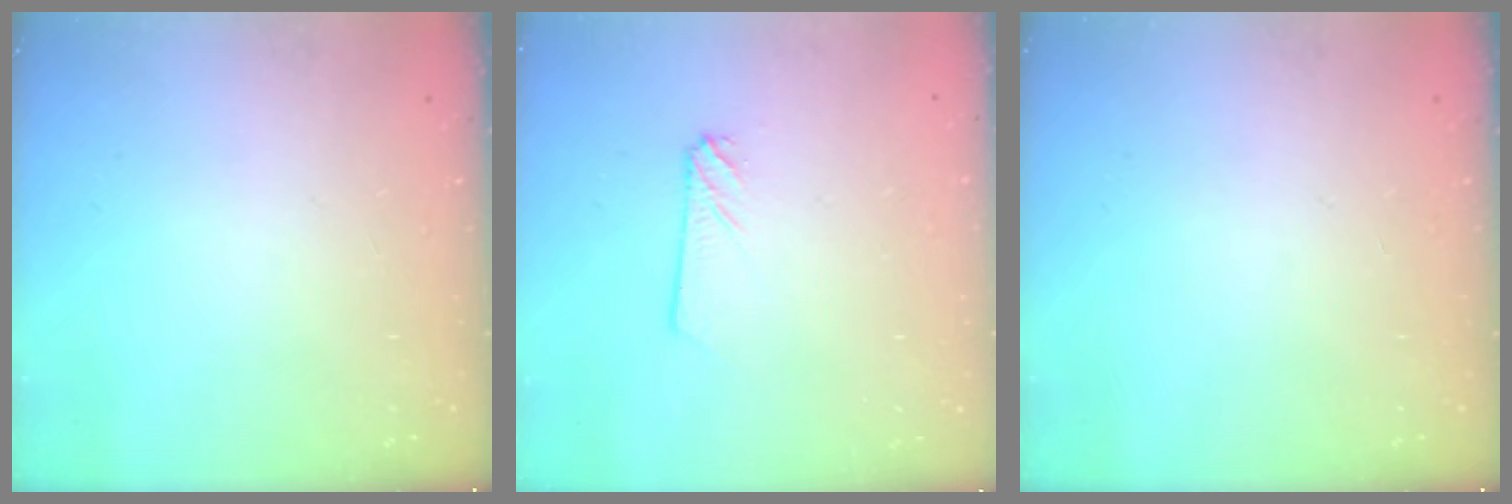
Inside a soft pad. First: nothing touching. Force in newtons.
{"total": 2.9, "press": 2.9, "slide": 0.3}
{"total": 0.0}